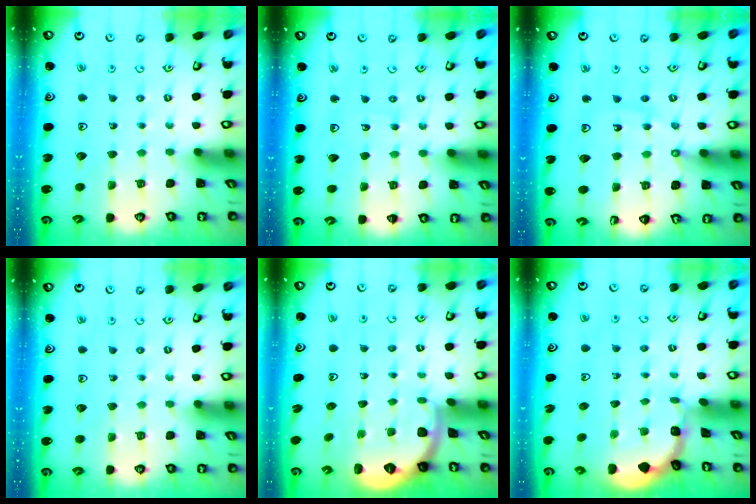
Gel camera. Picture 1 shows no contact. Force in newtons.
{"total": 2.9, "press": 2.9, "slide": 0.3}
{"total": 11.9, "press": 11.8, "slide": 1.5}
{"total": 0.0}
{"total": 1.6, "press": 1.6, "slide": 0.1}
{"total": 1.2, "press": 1.1, "slide": 0.1}